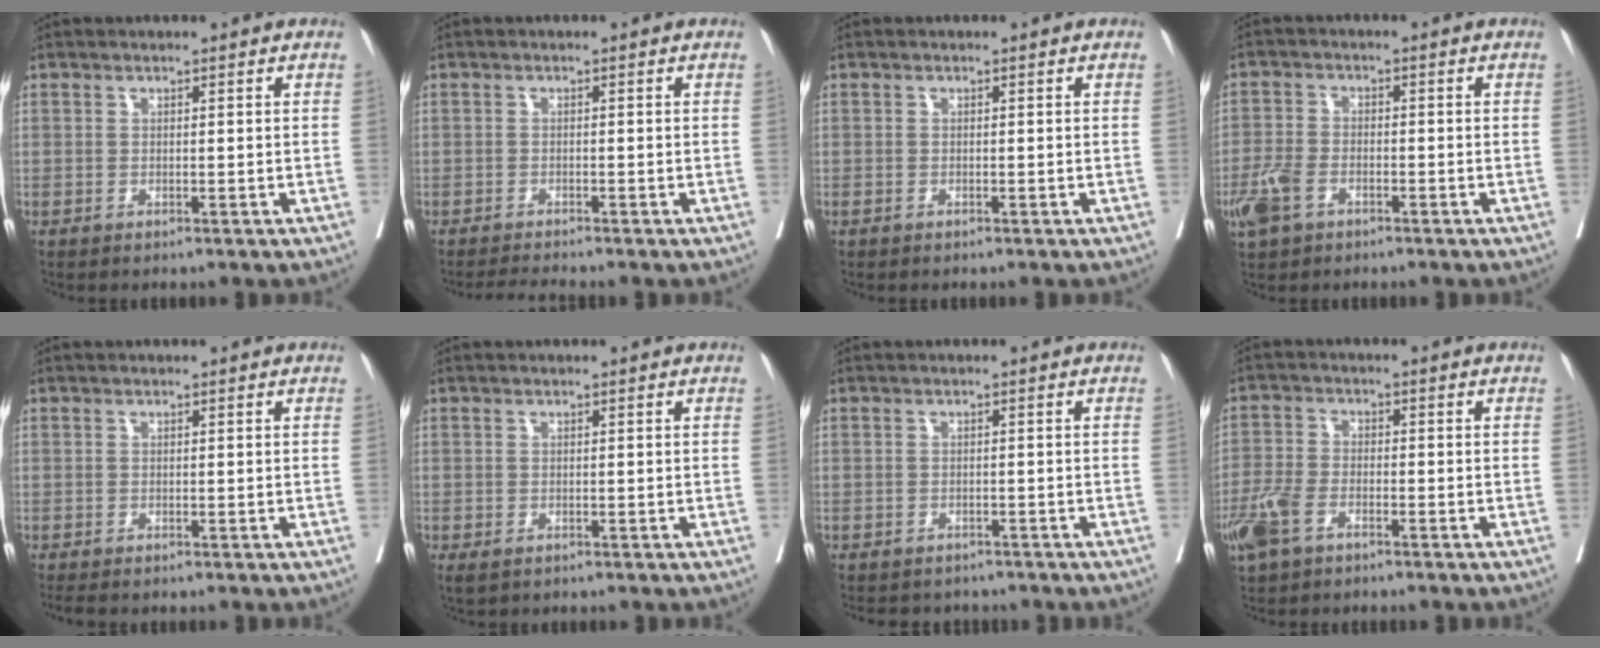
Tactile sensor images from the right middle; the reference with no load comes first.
{"total": 2.3, "force": [-2.1, -0.8, 0.3], "torque": [-0.011, -0.014, -0.038]}
{"total": 0.0}
{"total": 5.2, "force": [-2.9, 3.0, 3.3], "torque": [-0.082, -0.002, -0.055]}
{"total": 1.2, "force": [-1.1, 0.2, 0.5], "torque": [-0.012, -0.005, -0.019]}
{"total": 1.6, "force": [-0.9, 0.9, 1.0], "torque": [-0.019, -0.004, -0.008]}
{"total": 4.8, "force": [-4.3, 2.0, 0.5], "torque": [-0.006, 0.000, -0.052]}
{"total": 6.0, "force": [-3.4, 2.9, 3.9], "torque": [-0.099, -0.005, -0.068]}